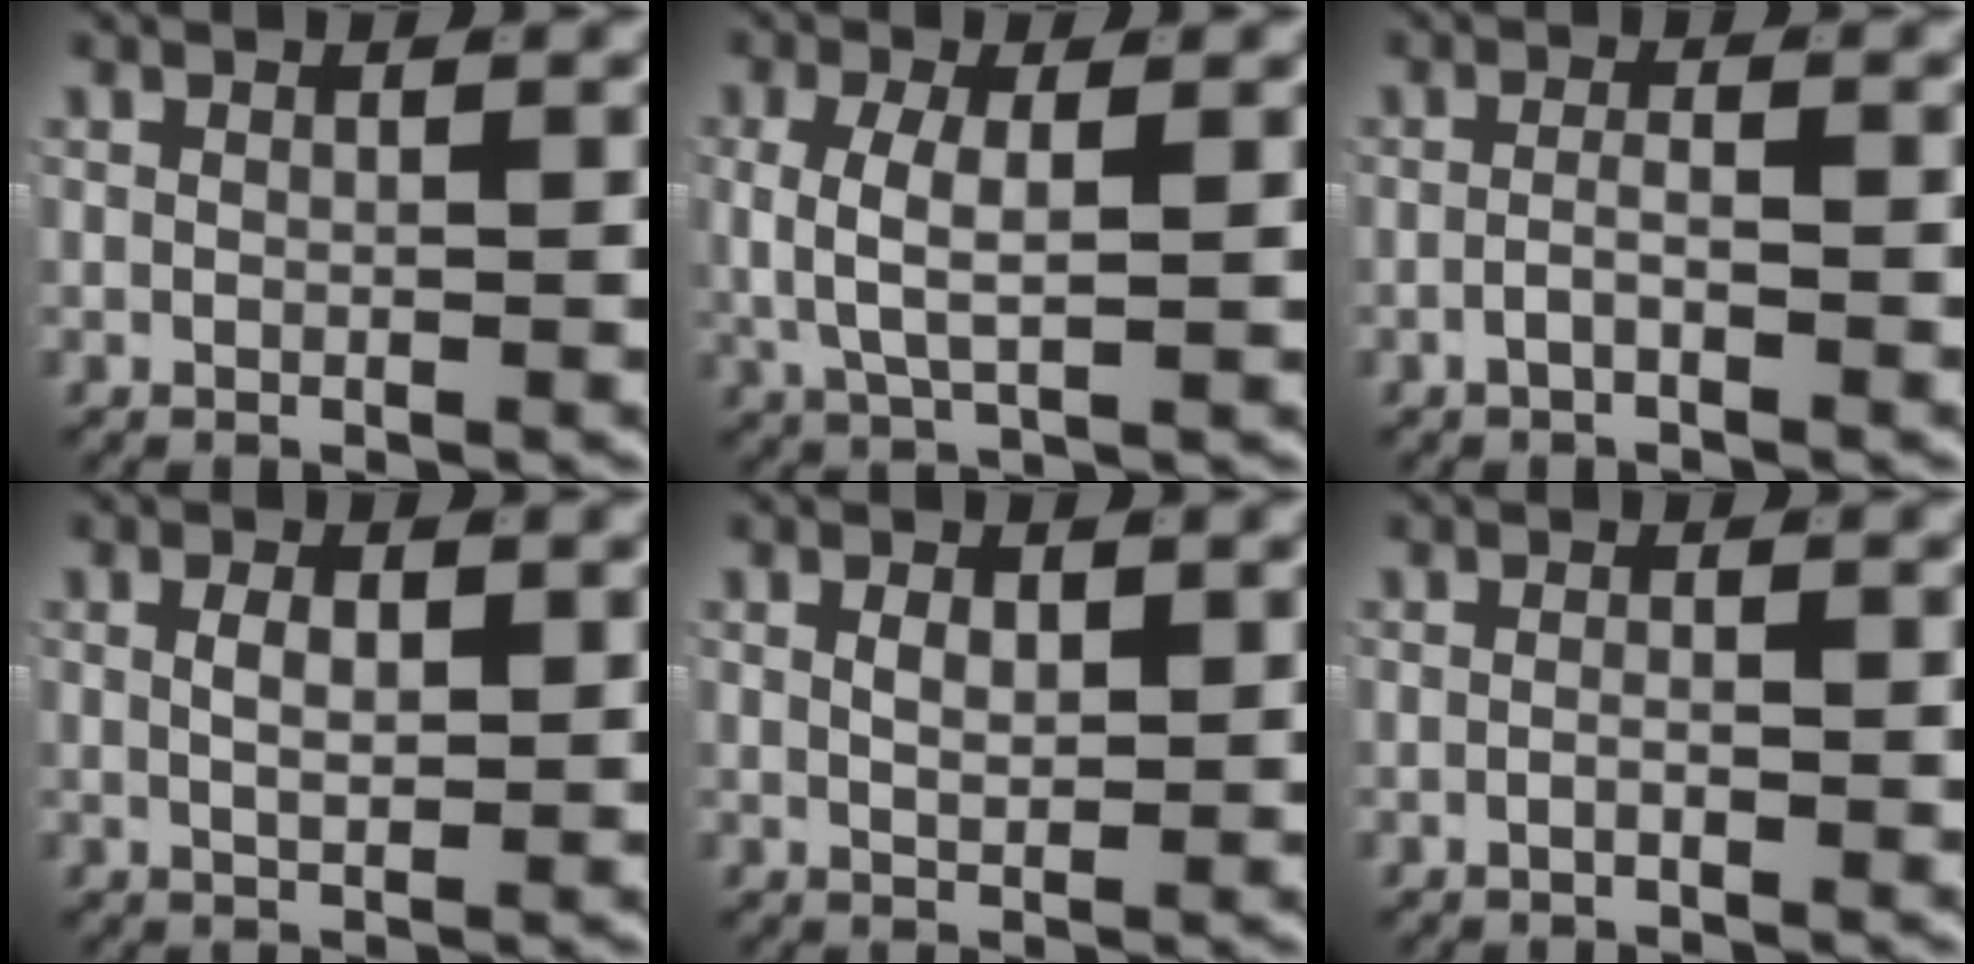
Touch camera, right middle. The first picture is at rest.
{"total": 3.6, "force": [0.5, 1.5, 3.3], "torque": [-0.071, -0.010, 0.018]}
{"total": 1.6, "force": [-1.2, 0.1, 1.0], "torque": [-0.020, -0.003, -0.022]}
{"total": 2.0, "force": [0.3, 0.8, 1.8], "torque": [-0.027, -0.006, 0.009]}
{"total": 1.6, "force": [0.4, 0.7, 1.4], "torque": [-0.023, -0.011, 0.014]}
{"total": 1.0, "force": [-0.7, 0.2, 0.6], "torque": [-0.012, 0.000, -0.015]}